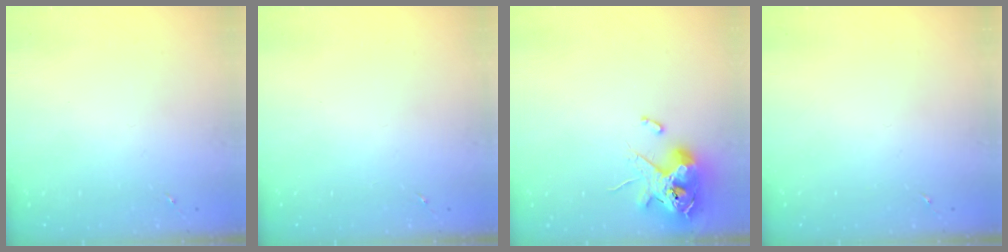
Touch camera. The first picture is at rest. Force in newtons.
{"total": 0.0}
{"total": 12.2, "press": 12.1, "slide": 2.0}
{"total": 0.0}